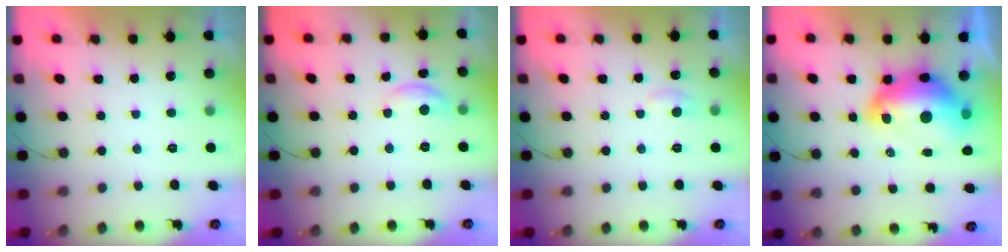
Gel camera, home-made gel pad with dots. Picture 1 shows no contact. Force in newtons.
{"total": 6.2, "press": 6.2, "slide": 0.4}
{"total": 4.9, "press": 4.8, "slide": 0.6}
{"total": 18.0, "press": 18.0, "slide": 1.5}